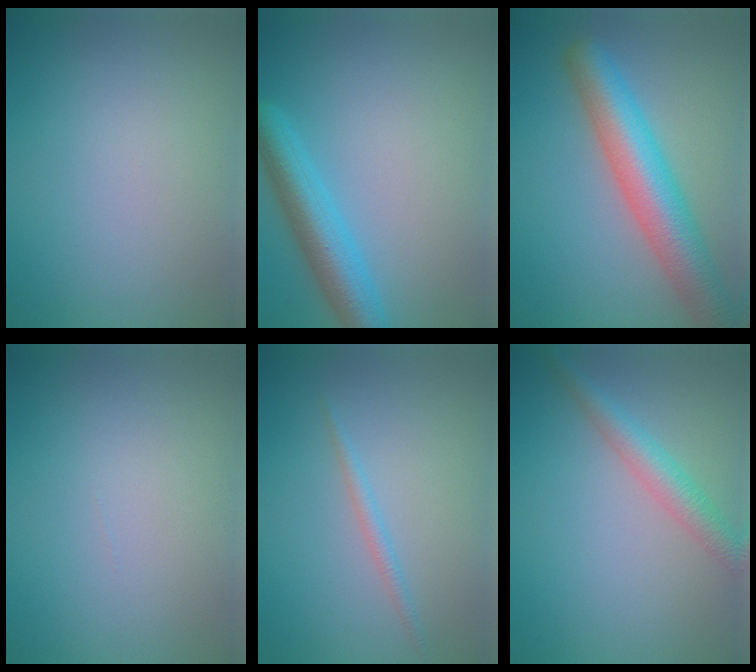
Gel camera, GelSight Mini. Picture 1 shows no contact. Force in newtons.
{"total": 5.3, "press": 5.2, "slide": 0.2}
{"total": 8.2, "press": 8.2, "slide": 0.3}
{"total": 0.0}
{"total": 0.9, "press": 0.9, "slide": 0.1}
{"total": 3.2, "press": 3.2, "slide": 0.1}